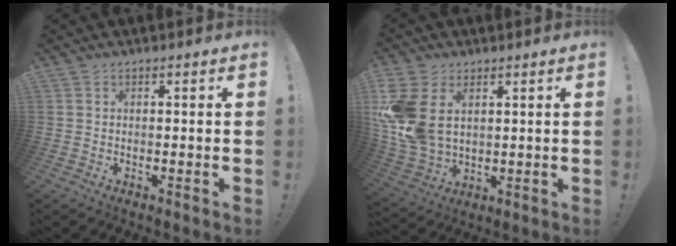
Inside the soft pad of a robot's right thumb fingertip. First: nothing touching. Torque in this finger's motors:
{"motor_torque": [1.76, 1.77, 0.95, 0.15, 0.19]}